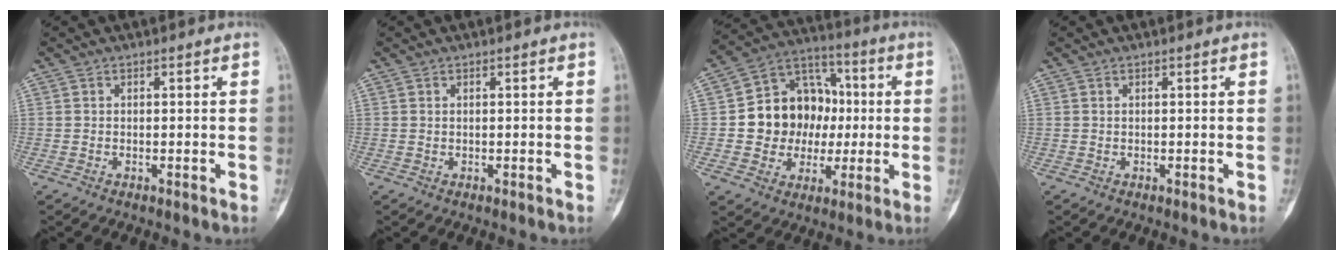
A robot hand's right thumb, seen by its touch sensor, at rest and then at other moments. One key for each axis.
{"total": 0.0}
{"total": 15.3, "fx": -0.1, "fy": 12.9, "fz": 8.2, "tx": -0.076, "ty": 0.033, "tz": 0.002}
{"total": 0.0}